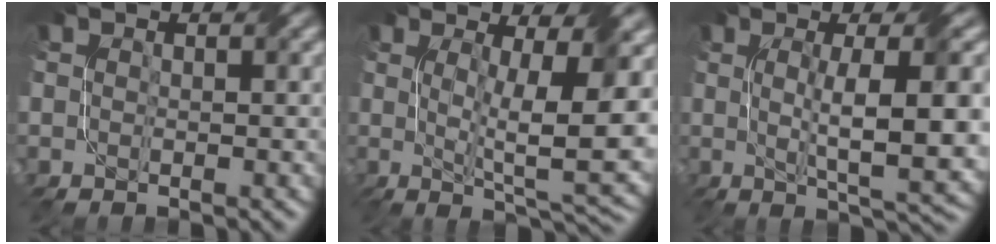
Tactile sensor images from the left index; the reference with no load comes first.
{"total": 10.1, "force": [1.3, 2.3, 9.8], "torque": [-0.150, -0.011, 0.023]}
{"total": 9.1, "force": [0.4, 2.0, 8.9], "torque": [-0.130, 0.000, 0.010]}